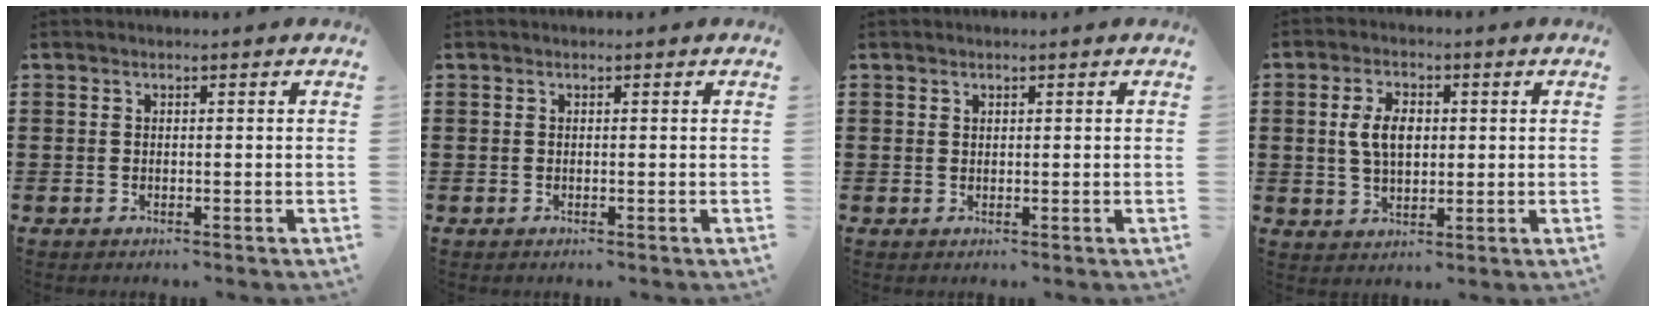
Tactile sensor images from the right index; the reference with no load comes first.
{"total": 0.0}
{"total": 0.7, "force": [0.5, 0.4, 0.1], "torque": [-0.004, 0.001, 0.010]}
{"total": 5.6, "force": [0.6, 3.2, 4.5], "torque": [-0.093, 0.007, 0.005]}